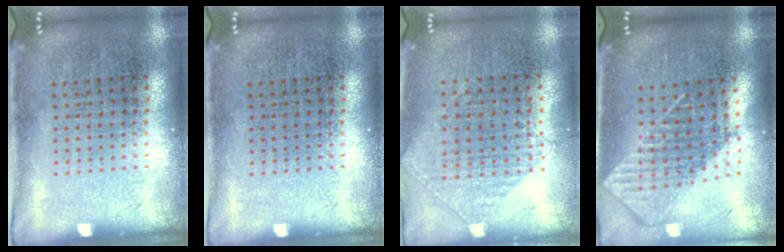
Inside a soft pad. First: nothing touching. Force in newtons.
{"total": 0.0}
{"total": 0.9, "press": 0.8, "slide": 0.3}
{"total": 1.9, "press": 1.5, "slide": 1.1}